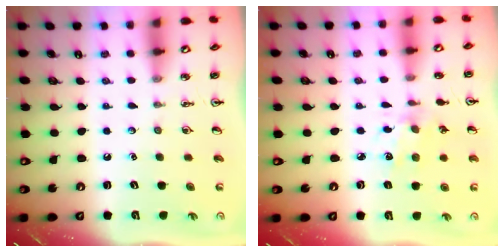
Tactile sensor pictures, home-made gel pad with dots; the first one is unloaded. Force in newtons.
{"total": 2.8, "press": 2.7, "slide": 0.7}